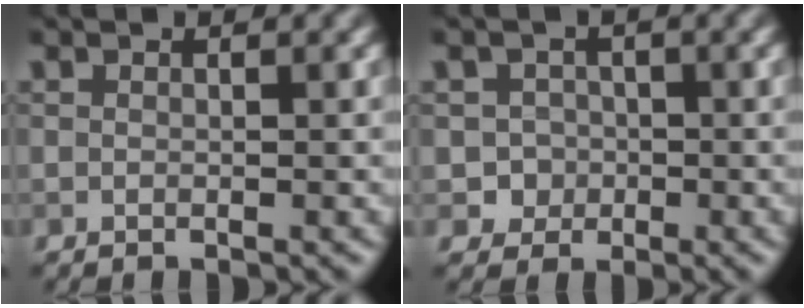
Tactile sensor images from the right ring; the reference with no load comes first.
{"total": 2.3, "force": [-0.5, 2.2, 0.2], "torque": [0.015, 0.005, -0.012]}